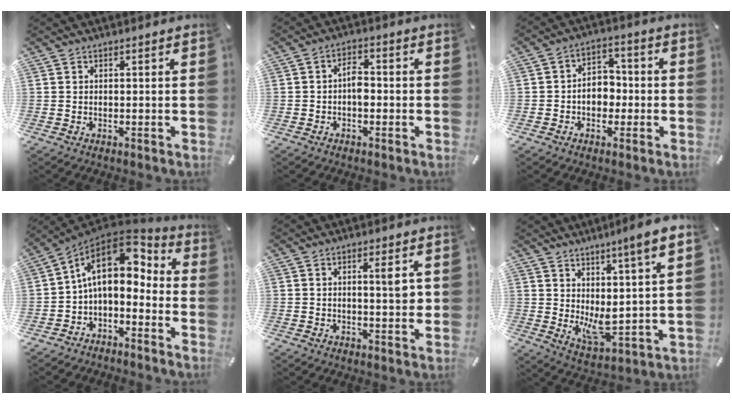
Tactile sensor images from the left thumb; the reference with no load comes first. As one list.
[{"total": 3.9, "force": [-1.0, 2.3, 3.0], "torque": [-0.055, 0.010, -0.018]}, {"total": 6.7, "force": [-1.4, 5.5, 3.5], "torque": [-0.052, 0.015, -0.026]}, {"total": 12.9, "force": [2.3, 8.5, 9.4], "torque": [-0.154, -0.016, 0.042]}, {"total": 4.5, "force": [0.7, 1.1, 4.3], "torque": [-0.056, -0.007, 0.004]}, {"total": 11.2, "force": [3.6, 2.3, 10.3], "torque": [-0.150, -0.047, 0.058]}]